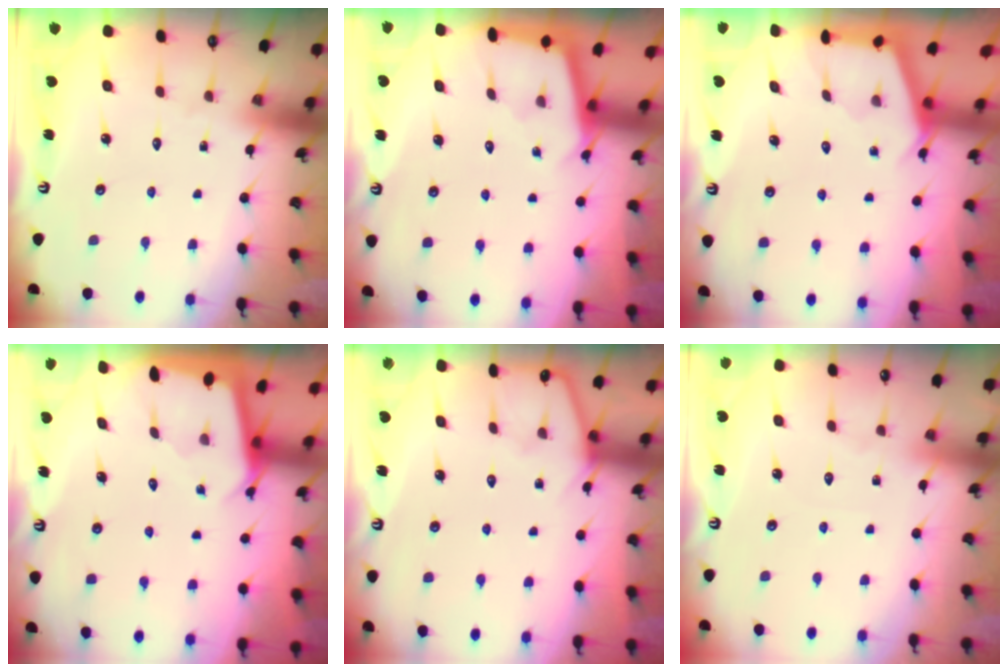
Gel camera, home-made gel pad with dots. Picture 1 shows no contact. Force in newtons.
{"total": 2.3, "press": 2.3, "slide": 0.1}
{"total": 2.9, "press": 2.9, "slide": 0.3}
{"total": 2.2, "press": 2.2, "slide": 0.2}
{"total": 4.9, "press": 4.9, "slide": 0.4}
{"total": 2.9, "press": 2.9, "slide": 0.5}